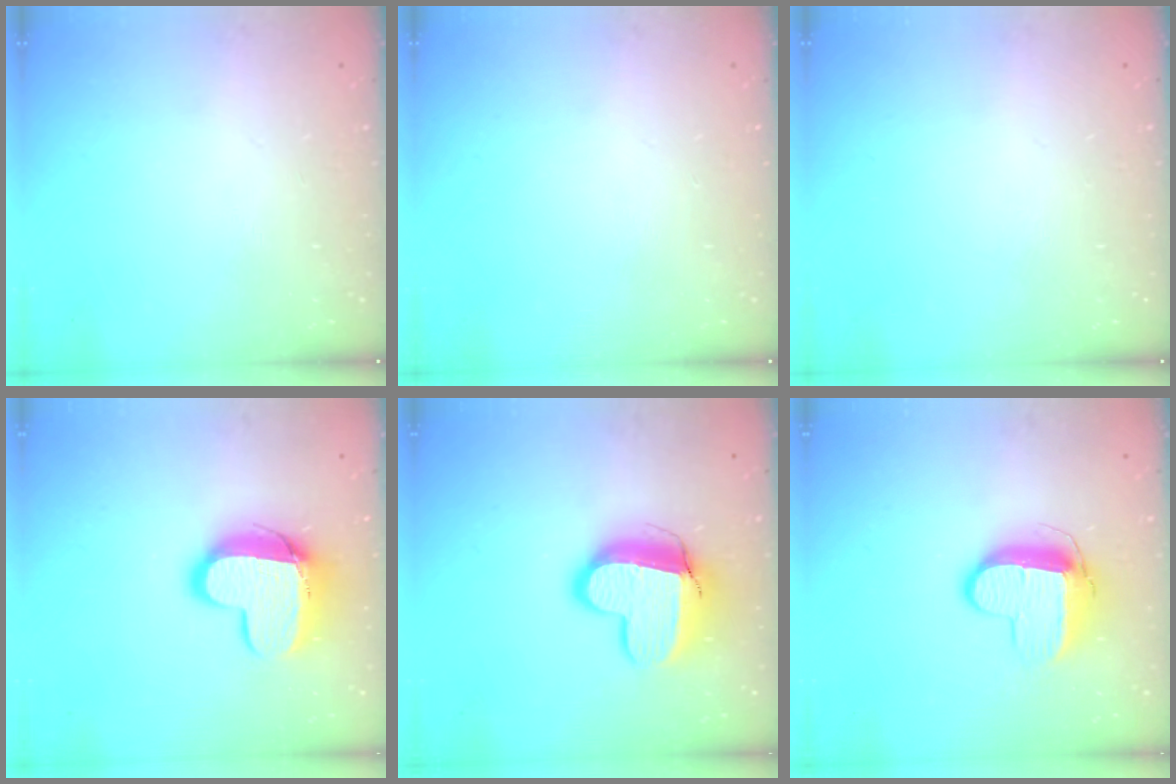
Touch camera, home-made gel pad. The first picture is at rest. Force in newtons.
{"total": 0.0}
{"total": 0.0}
{"total": 12.8, "press": 12.7, "slide": 1.4}
{"total": 13.4, "press": 13.3, "slide": 1.3}
{"total": 10.8, "press": 10.8, "slide": 0.9}